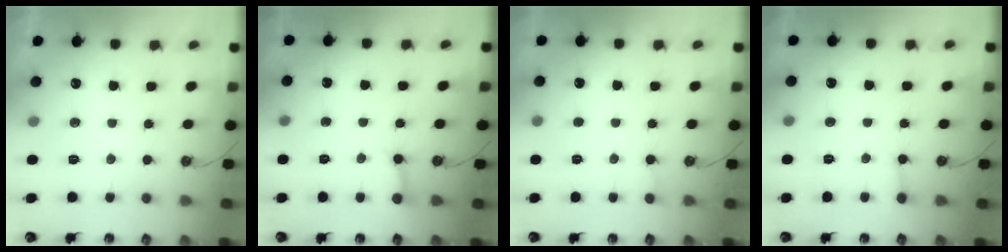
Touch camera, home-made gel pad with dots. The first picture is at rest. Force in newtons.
{"total": 2.7, "press": 2.7, "slide": 0.1}
{"total": 4.1, "press": 4.1, "slide": 0.4}
{"total": 2.4, "press": 2.4, "slide": 0.3}